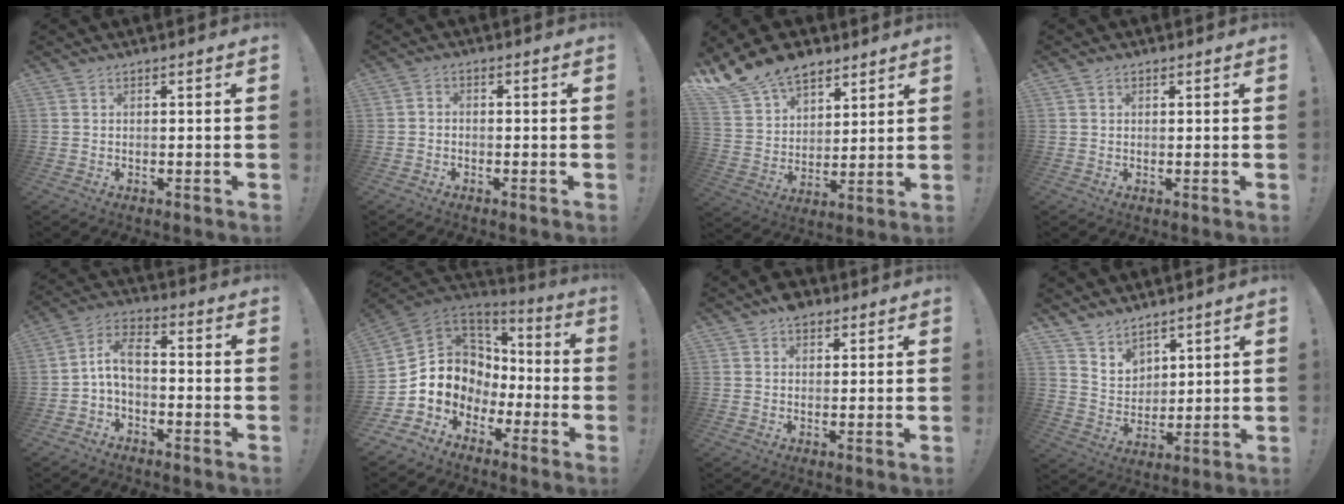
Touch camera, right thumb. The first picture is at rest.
{"total": 1.7, "force": [-1.4, 0.7, 0.7], "torque": [-0.014, 0.010, -0.024]}
{"total": 15.6, "force": [11.9, 8.7, 5.2], "torque": [-0.111, -0.076, 0.227]}
{"total": 0.9, "force": [0.5, 0.7, 0.2], "torque": [-0.003, 0.001, 0.009]}
{"total": 7.2, "force": [-1.2, 4.2, 5.8], "torque": [-0.113, 0.005, -0.019]}
{"total": 8.8, "force": [-1.0, 8.2, 3.0], "torque": [-0.054, -0.015, -0.003]}
{"total": 4.7, "force": [3.0, 3.2, 1.7], "torque": [-0.023, -0.009, 0.055]}
{"total": 7.3, "force": [6.2, 3.9, 0.3], "torque": [-0.021, -0.060, 0.123]}